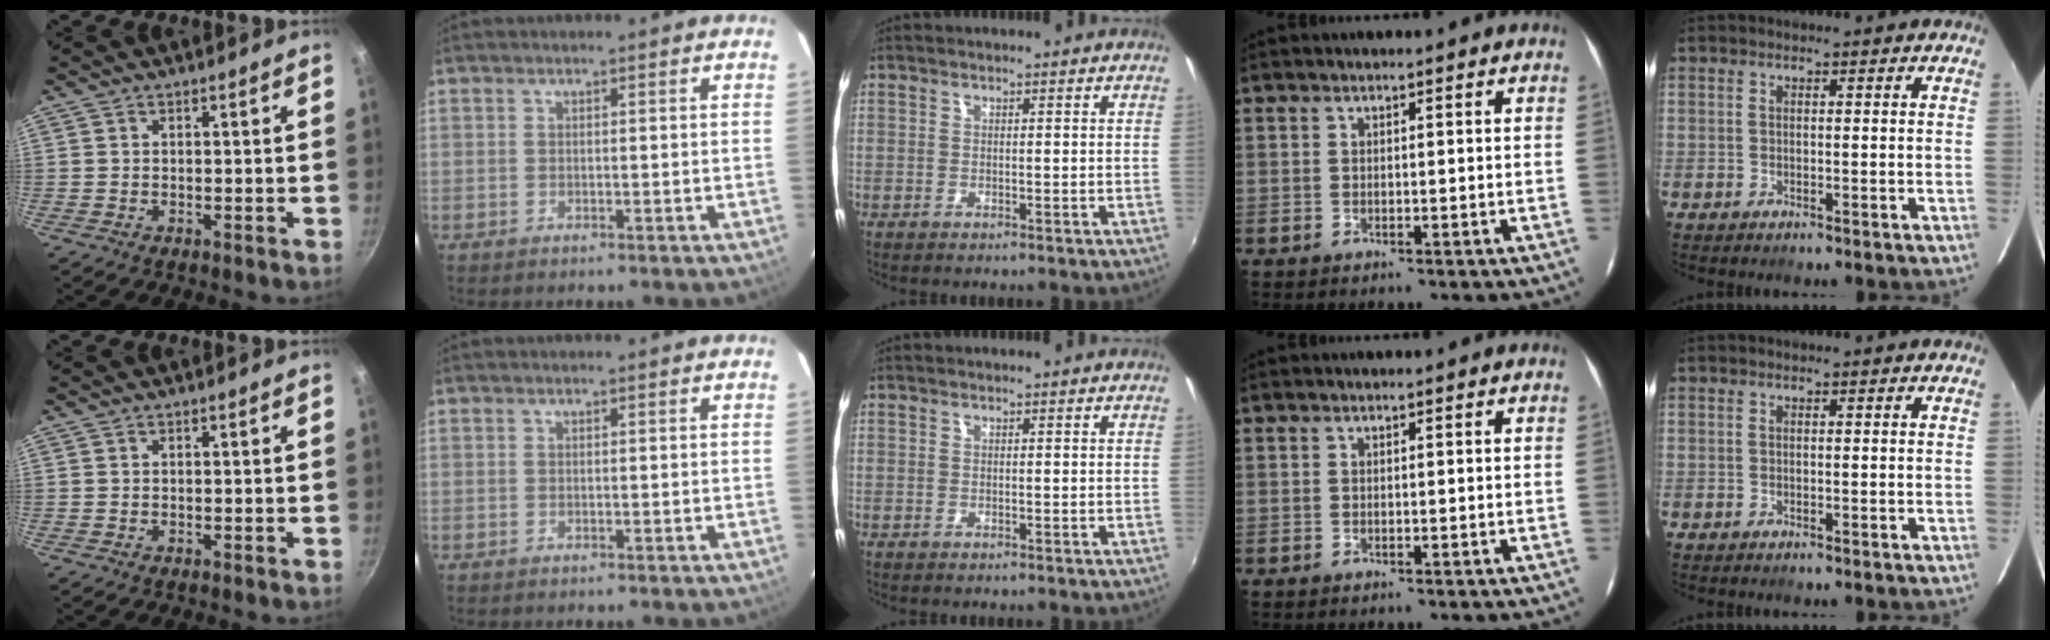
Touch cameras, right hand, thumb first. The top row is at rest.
{}